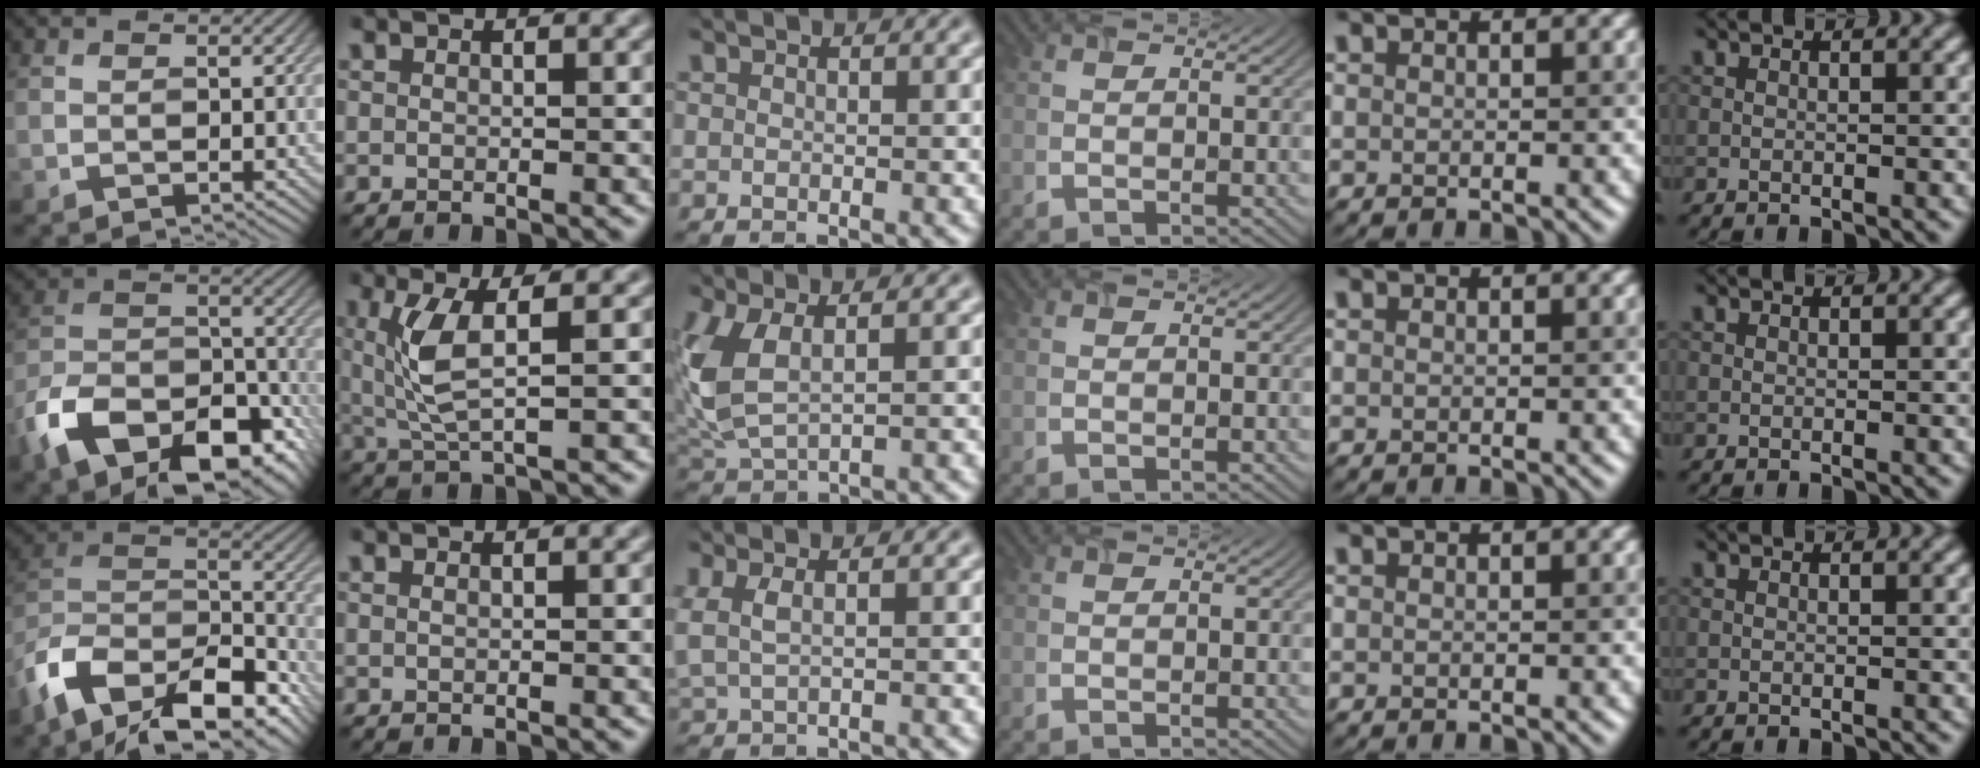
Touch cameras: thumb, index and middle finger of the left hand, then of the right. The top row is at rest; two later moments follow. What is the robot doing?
{"motion": "lift_and_place", "object": "timer"}